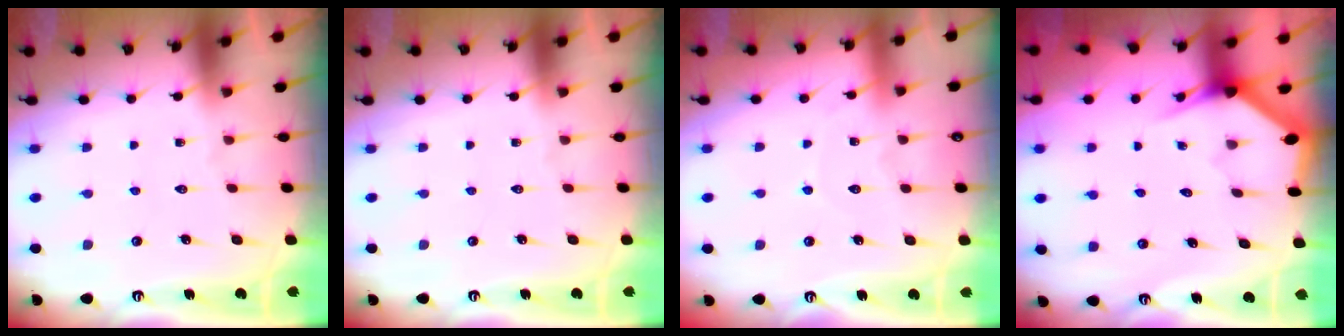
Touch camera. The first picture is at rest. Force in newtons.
{"total": 0.0}
{"total": 4.5, "press": 4.5, "slide": 0.5}
{"total": 3.1, "press": 3.1, "slide": 0.1}